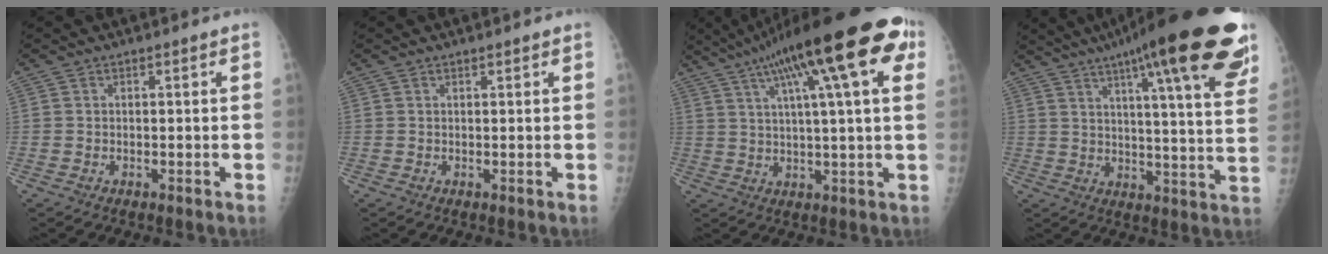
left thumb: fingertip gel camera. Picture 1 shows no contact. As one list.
[{"total": 0.7, "force": [0.6, 0.2, 0.4], "torque": [-0.006, -0.002, 0.008]}, {"total": 23.9, "force": [11.1, 5.1, 20.5], "torque": [-0.316, 0.017, 0.164]}, {"total": 27.7, "force": [17.3, 4.6, 21.1], "torque": [-0.278, -0.041, 0.232]}]